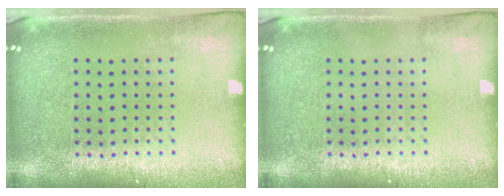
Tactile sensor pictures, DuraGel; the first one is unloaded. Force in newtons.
{"total": 0.0}